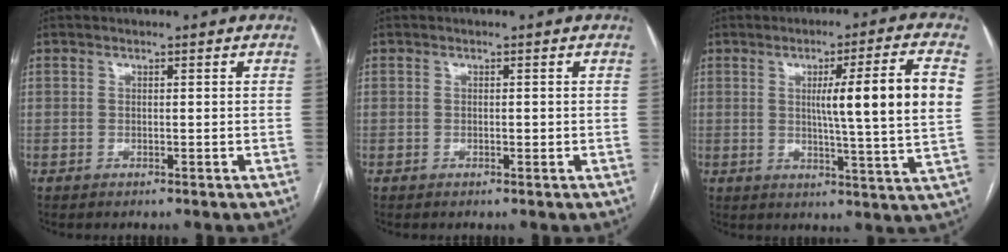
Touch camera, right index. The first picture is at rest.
{"total": 0.6, "force": [-0.1, 0.3, 0.5], "torque": [-0.007, 0.000, -0.001]}
{"total": 13.3, "force": [2.4, -1.2, 13.0], "torque": [-0.191, -0.001, 0.032]}